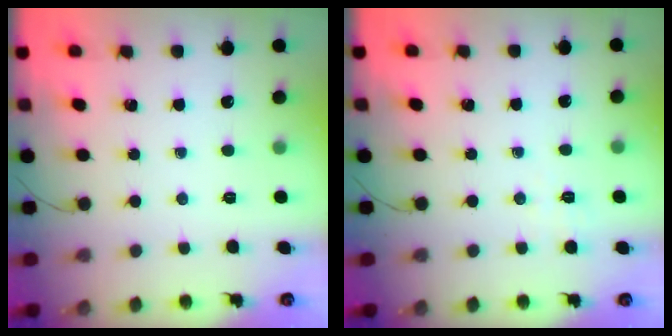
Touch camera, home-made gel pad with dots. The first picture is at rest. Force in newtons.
{"total": 1.4, "press": 0.5, "slide": 1.3}